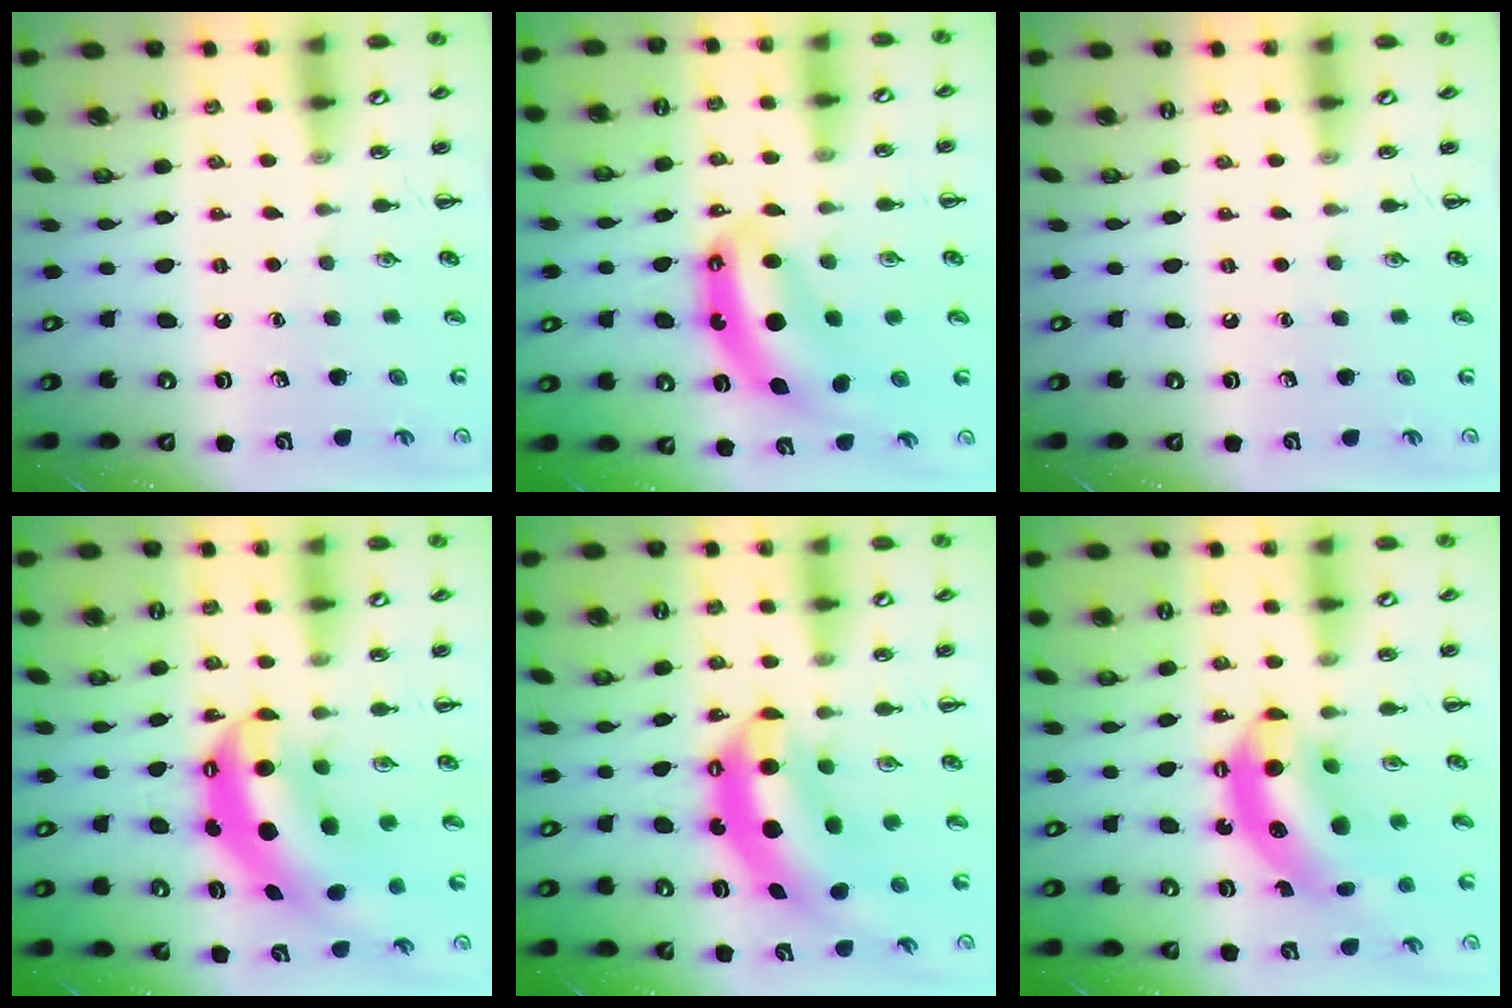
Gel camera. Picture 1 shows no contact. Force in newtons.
{"total": 8.6, "press": 8.3, "slide": 2.2}
{"total": 0.0}
{"total": 10.2, "press": 10.0, "slide": 2.2}
{"total": 8.9, "press": 8.6, "slide": 2.3}
{"total": 12.6, "press": 12.1, "slide": 3.4}